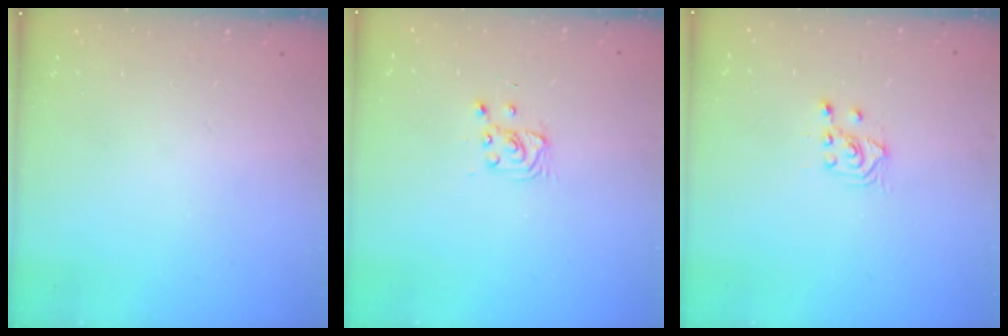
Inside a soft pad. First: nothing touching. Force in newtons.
{"total": 2.9, "press": 2.9, "slide": 0.4}
{"total": 2.5, "press": 2.4, "slide": 0.7}